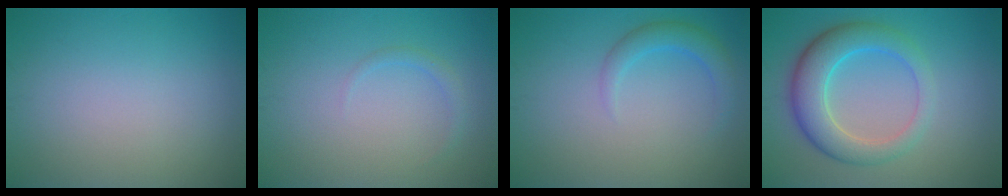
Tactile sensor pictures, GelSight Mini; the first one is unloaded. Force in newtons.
{"total": 1.0, "press": 1.0, "slide": 0.1}
{"total": 2.4, "press": 2.4, "slide": 0.1}
{"total": 5.8, "press": 5.8, "slide": 0.1}